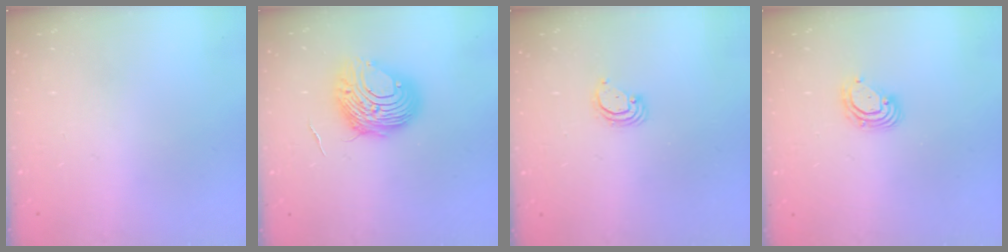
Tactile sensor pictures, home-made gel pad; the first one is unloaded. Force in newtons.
{"total": 9.6, "press": 9.6, "slide": 0.8}
{"total": 2.9, "press": 2.9, "slide": 0.3}
{"total": 5.6, "press": 5.6, "slide": 0.7}